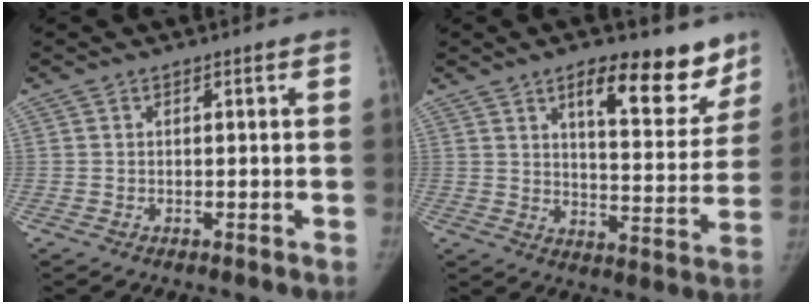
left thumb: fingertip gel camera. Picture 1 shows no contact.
{"total": 15.1, "force": [10.2, 5.9, 9.5], "torque": [-0.068, -0.062, 0.146]}